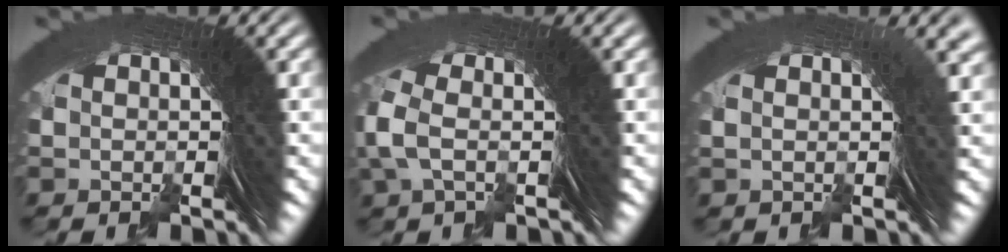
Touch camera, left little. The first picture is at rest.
{"total": 2.6, "force": [0.1, 1.0, 2.4], "torque": [-0.056, -0.004, 0.004]}
{"total": 3.1, "force": [1.1, 1.0, 2.7], "torque": [-0.003, 0.024, 0.005]}